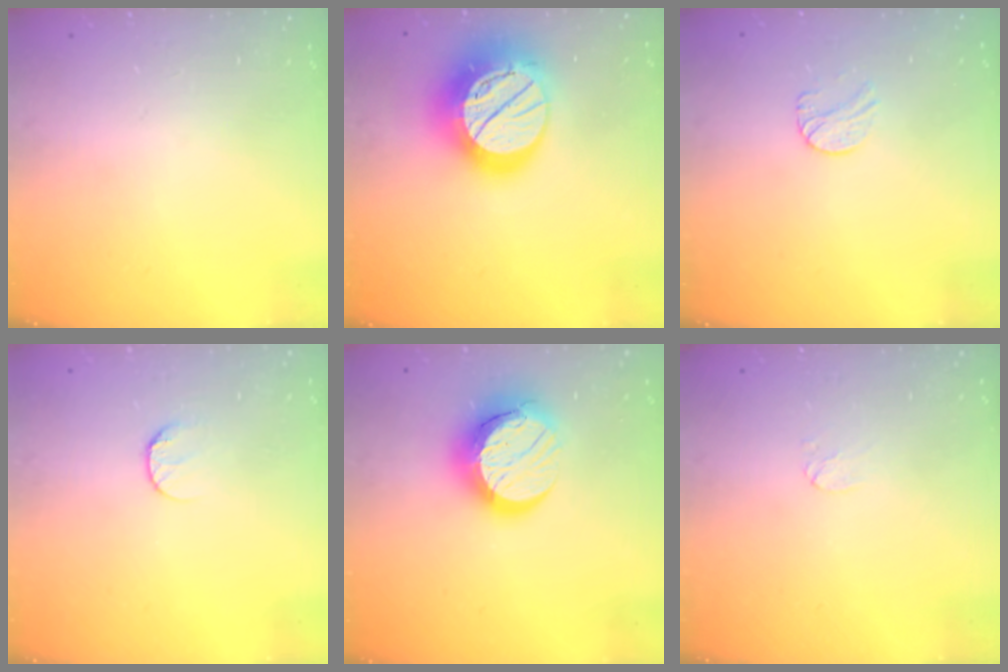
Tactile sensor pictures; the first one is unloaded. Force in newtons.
{"total": 24.1, "press": 24.1, "slide": 1.9}
{"total": 7.4, "press": 7.3, "slide": 0.6}
{"total": 6.3, "press": 6.3, "slide": 0.6}
{"total": 14.0, "press": 14.0, "slide": 1.1}
{"total": 3.6, "press": 3.6, "slide": 0.4}